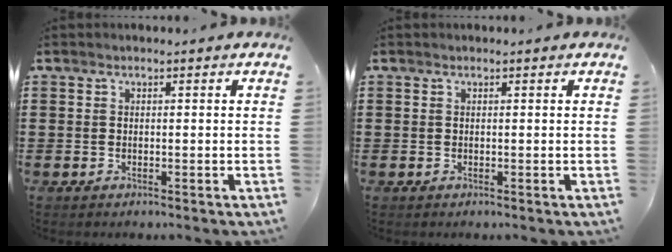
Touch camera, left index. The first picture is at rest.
{"total": 0.0}